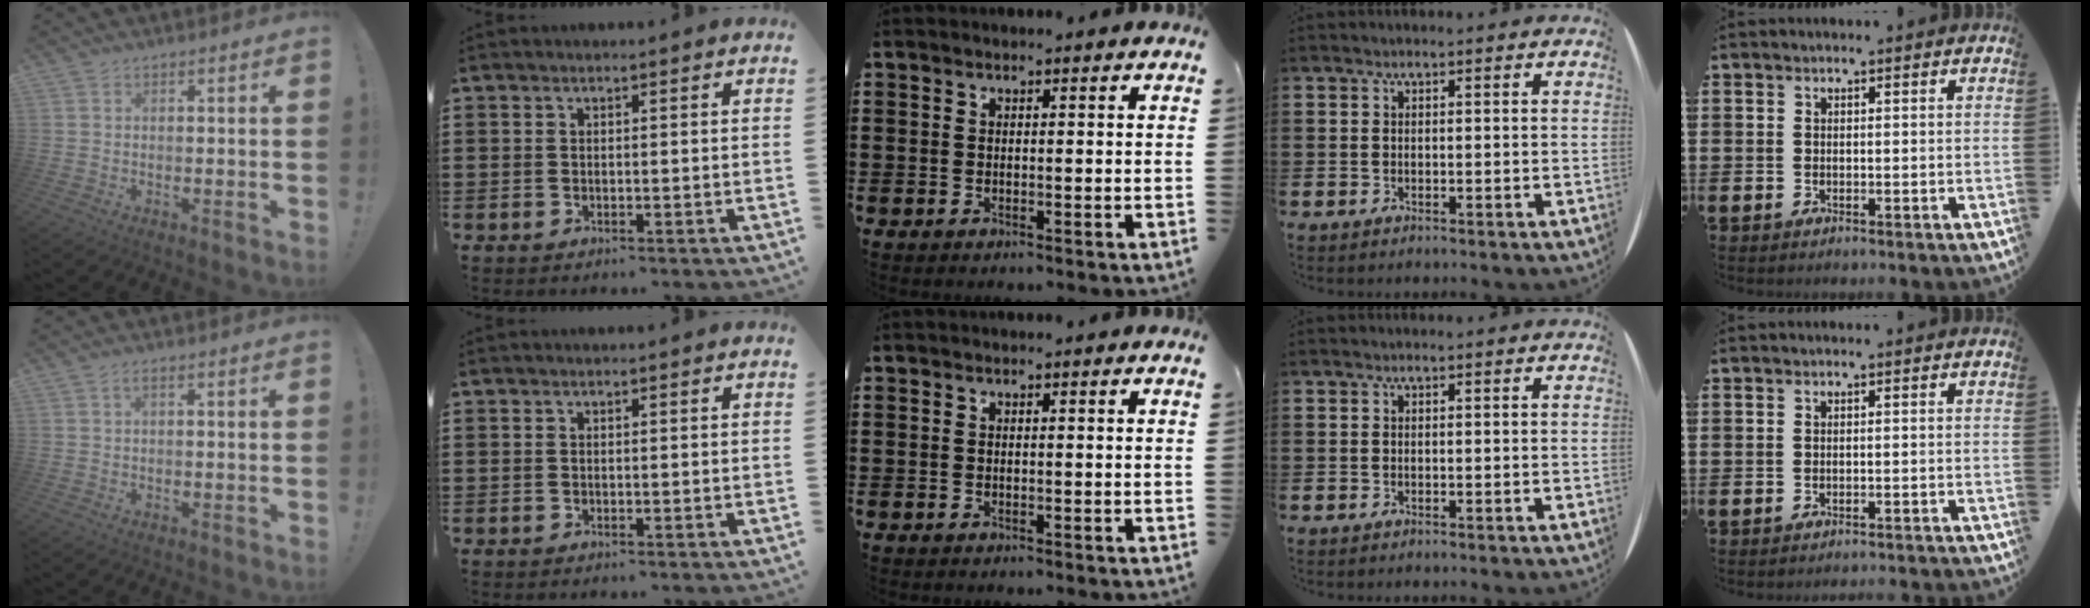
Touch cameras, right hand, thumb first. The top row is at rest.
{"thumb": {"total": 1.3, "force": [-0.2, 0.1, 1.2], "torque": [-0.029, 0.005, -0.004]}, "little": {"total": 0.9, "force": [-0.9, -0.2, -0.1], "torque": [0.000, 0.002, -0.019]}}